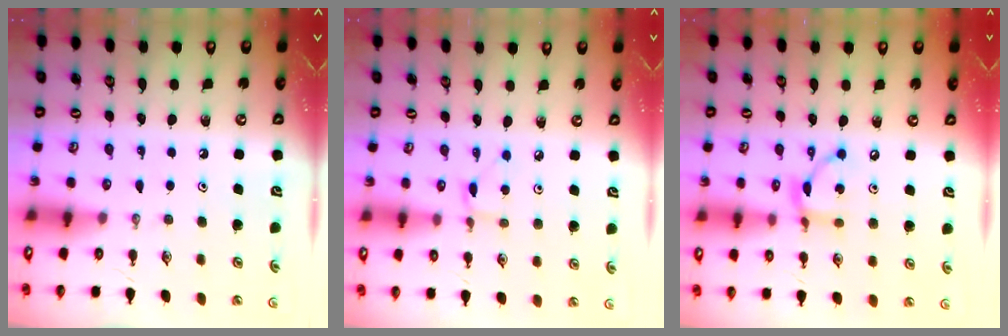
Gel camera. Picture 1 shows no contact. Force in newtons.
{"total": 2.2, "press": 2.2, "slide": 0.3}
{"total": 10.0, "press": 10.0, "slide": 0.5}